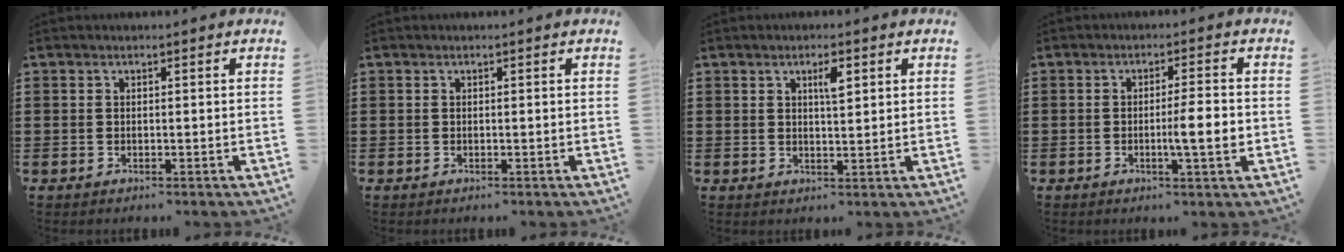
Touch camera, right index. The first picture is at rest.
{"total": 0.0}
{"total": 3.0, "force": [1.3, 0.8, 2.6], "torque": [-0.046, 0.002, 0.017]}
{"total": 5.4, "force": [-0.9, 0.5, 5.3], "torque": [-0.090, -0.004, -0.017]}